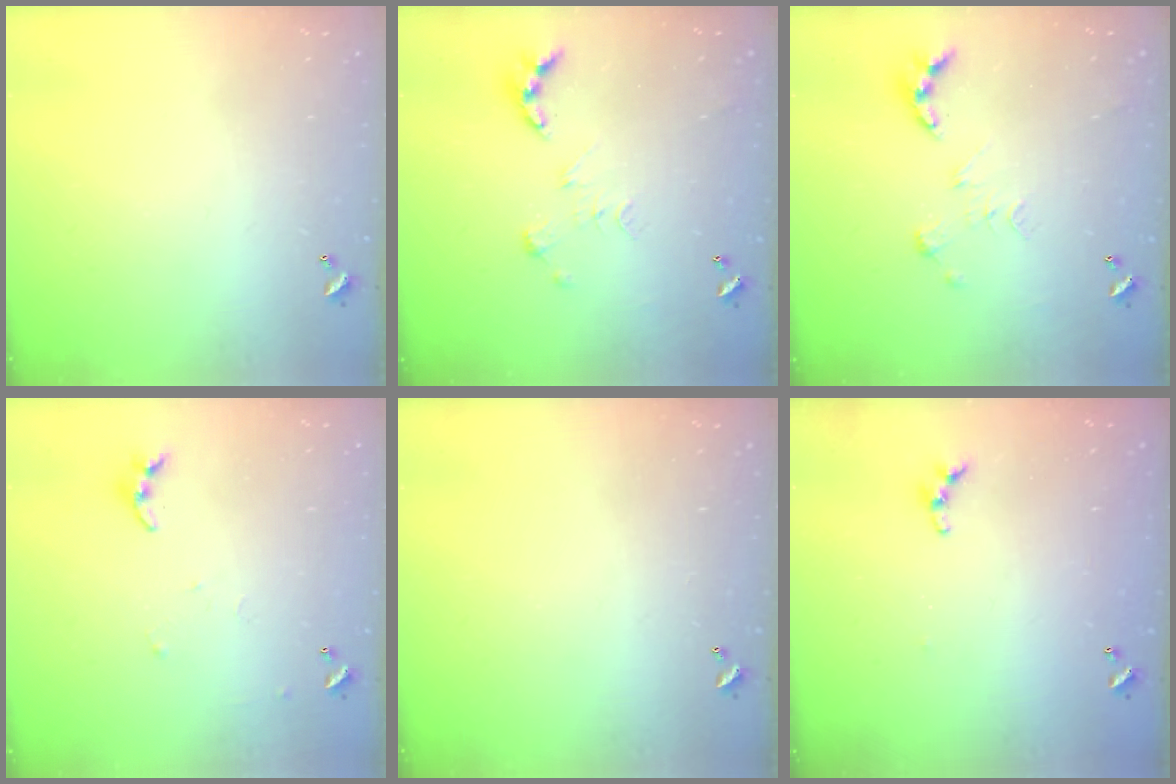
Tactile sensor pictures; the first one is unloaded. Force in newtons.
{"total": 0.0}
{"total": 0.0}
{"total": 4.1, "press": 4.1, "slide": 0.4}
{"total": 0.0}
{"total": 4.9, "press": 4.8, "slide": 0.2}